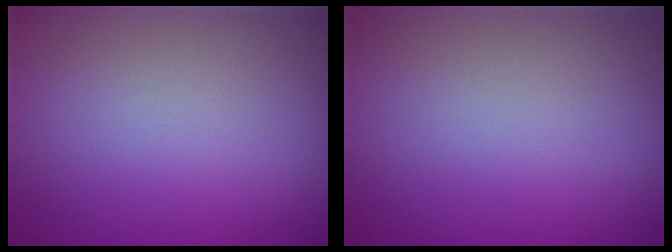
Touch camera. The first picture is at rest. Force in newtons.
{"total": 0.0}